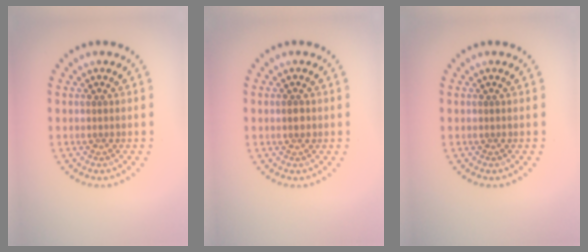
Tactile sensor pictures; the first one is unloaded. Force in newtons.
{"total": 1.2, "press": 1.1, "slide": 0.2}
{"total": 0.0}